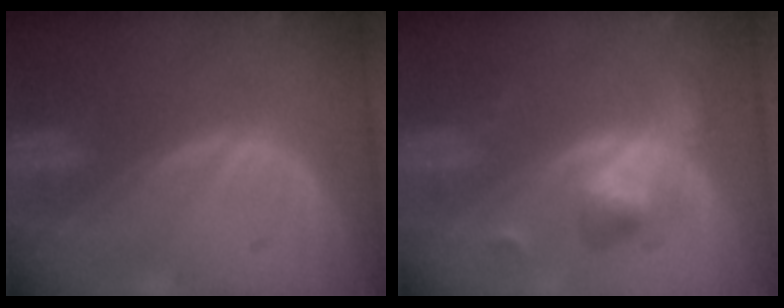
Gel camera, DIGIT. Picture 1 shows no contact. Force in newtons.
{"total": 5.1, "press": 5.1, "slide": 0.9}